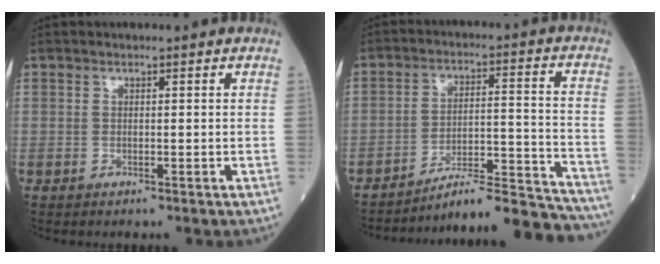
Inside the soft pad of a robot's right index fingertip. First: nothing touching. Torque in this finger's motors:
{"motor_torque": [0.27, -1.33, 0.04, 0.01]}